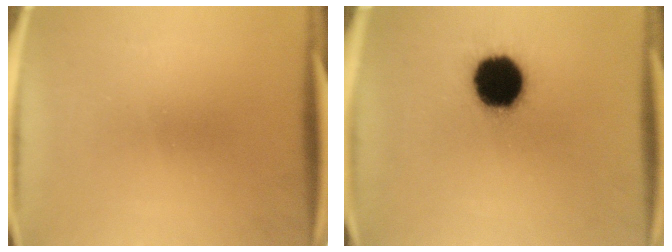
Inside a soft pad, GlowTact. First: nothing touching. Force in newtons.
{"total": 18.4}